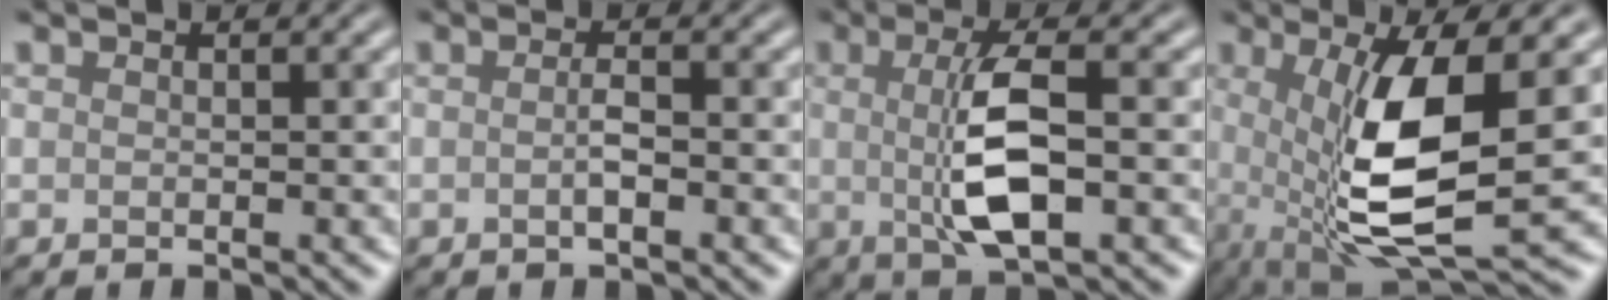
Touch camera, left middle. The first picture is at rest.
{"total": 1.4, "force": [-0.5, 0.1, 1.2], "torque": [-0.026, -0.004, -0.009]}
{"total": 5.7, "force": [-0.4, 1.5, 5.5], "torque": [-0.111, -0.003, -0.004]}
{"total": 9.6, "force": [0.1, 2.9, 9.2], "torque": [-0.171, -0.015, 0.006]}